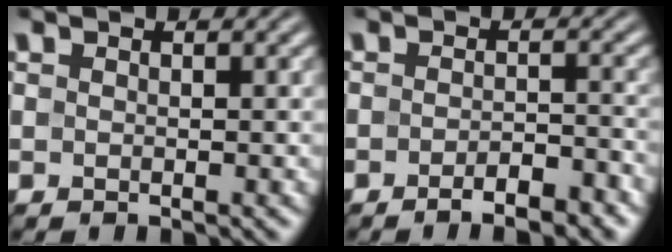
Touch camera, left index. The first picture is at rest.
{"total": 3.4, "force": [-2.3, 0.9, 2.3], "torque": [-0.035, 0.002, -0.034]}